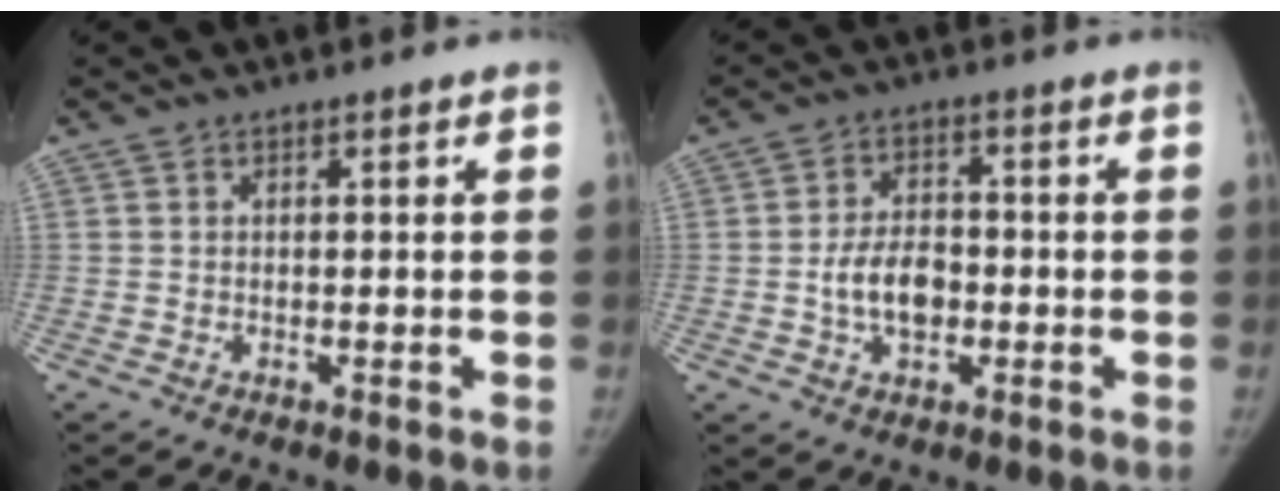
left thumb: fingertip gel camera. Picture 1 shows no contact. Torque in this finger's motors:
{"motor_torque": [0.57, 0.54, 0.66, -0.56, 0.29]}